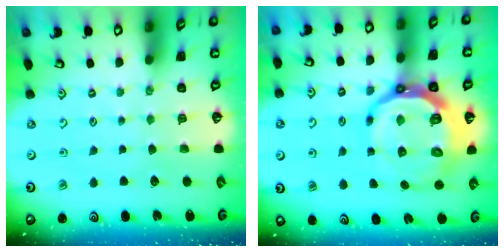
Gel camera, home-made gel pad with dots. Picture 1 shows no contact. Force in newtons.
{"total": 18.2, "press": 17.8, "slide": 3.8}